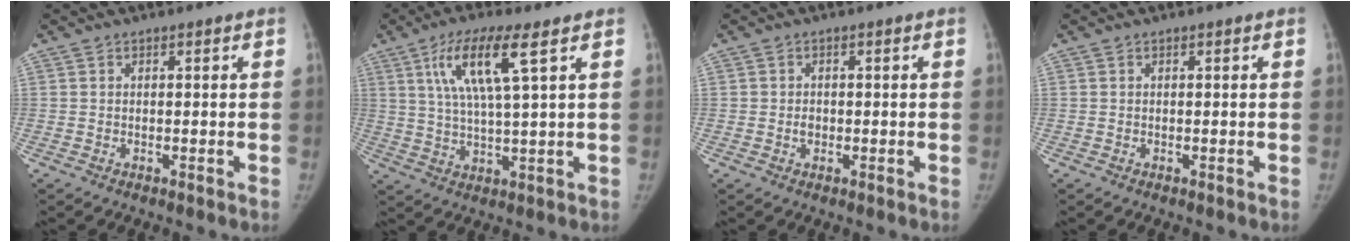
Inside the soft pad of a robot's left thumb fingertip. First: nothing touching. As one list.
[{"total": 11.0, "force": [4.7, 1.7, 9.8], "torque": [-0.206, -0.011, 0.090]}, {"total": 1.6, "force": [-0.2, 1.4, 0.8], "torque": [-0.006, 0.004, -0.003]}, {"total": 0.0}]